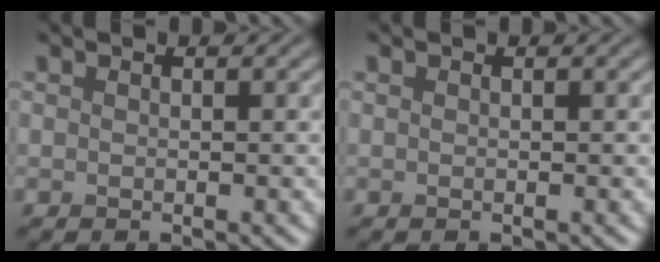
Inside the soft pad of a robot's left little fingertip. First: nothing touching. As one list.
[{"total": 0.0}]